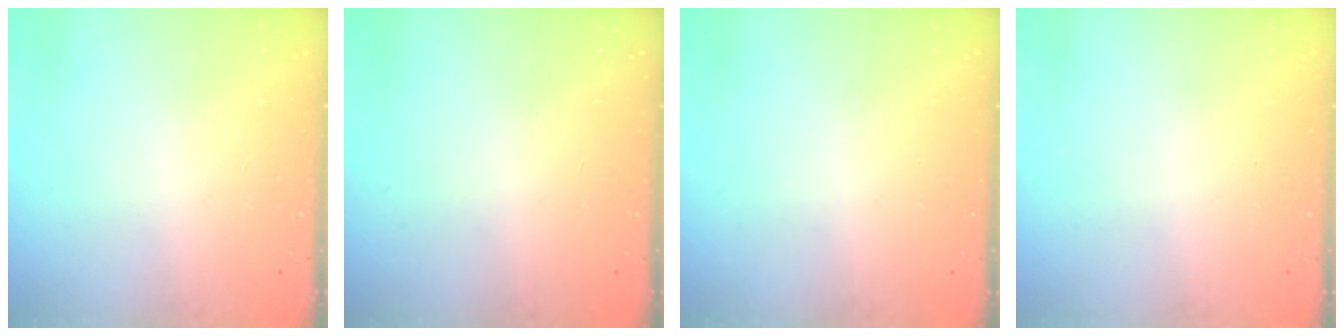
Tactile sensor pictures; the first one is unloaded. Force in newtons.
{"total": 0.0}
{"total": 0.0}
{"total": 0.0}